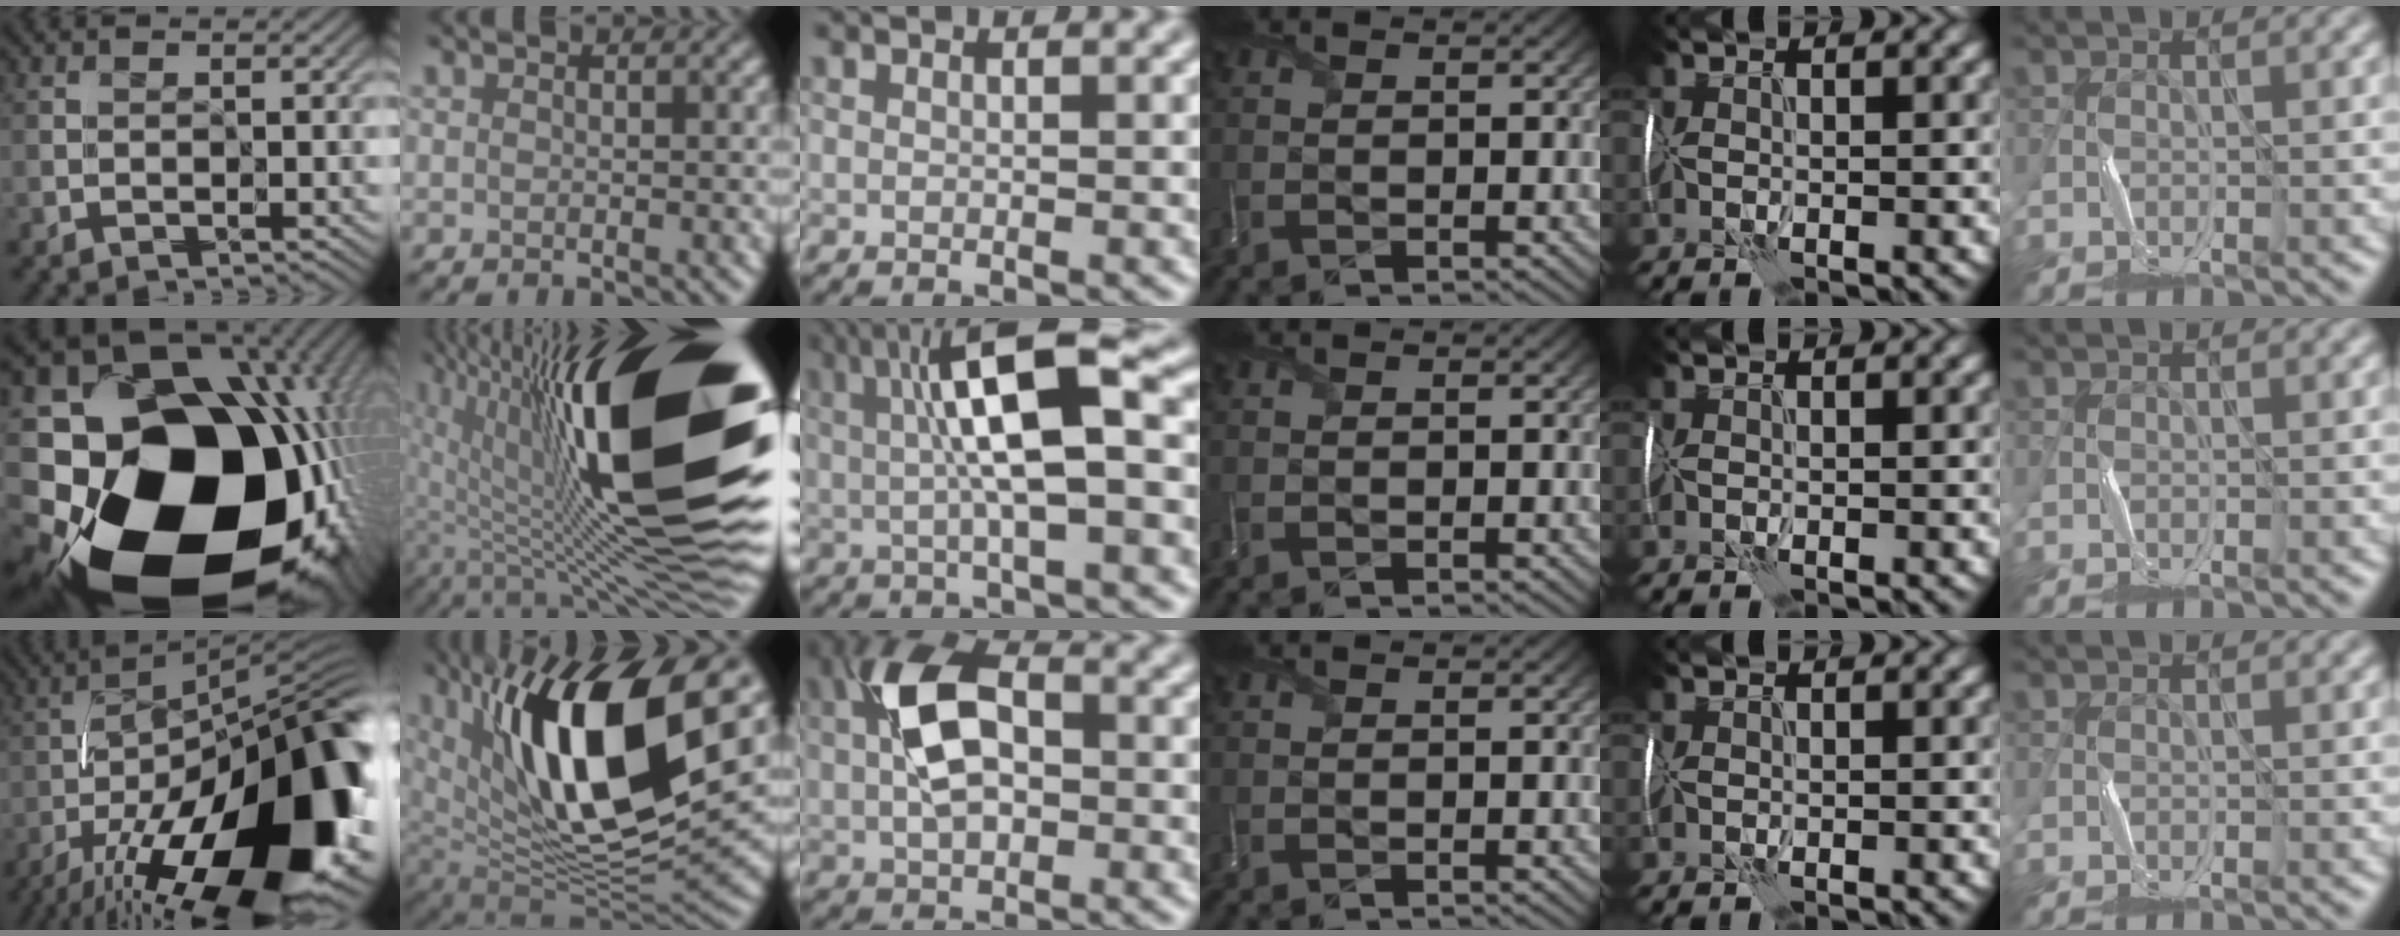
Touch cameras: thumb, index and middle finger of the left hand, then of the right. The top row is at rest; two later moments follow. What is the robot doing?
{"motion": "wrap", "object": "ribbon"}